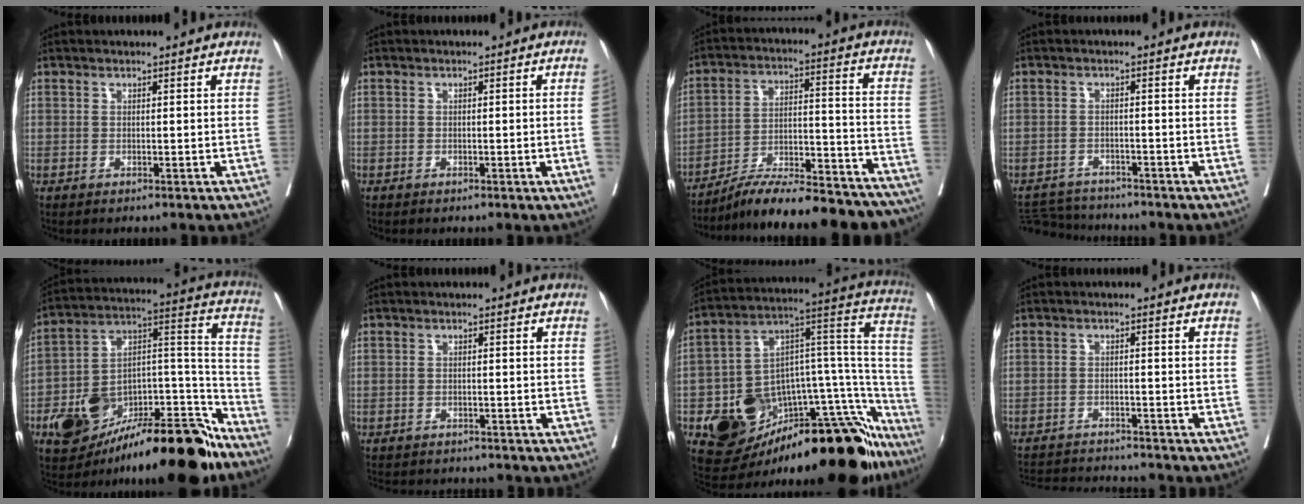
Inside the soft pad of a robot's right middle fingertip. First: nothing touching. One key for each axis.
{"total": 1.8, "fx": -0.4, "fy": -0.2, "fz": 1.8, "tx": -0.024, "ty": 0.007, "tz": -0.003}
{"total": 23.0, "fx": -20.8, "fy": 3.5, "fz": 9.2, "tx": -0.107, "ty": 0.016, "tz": -0.306}
{"total": 5.6, "fx": -5.6, "fy": 0.5, "fz": -0.1, "tx": 0.002, "ty": -0.003, "tz": -0.096}
{"total": 25.3, "fx": -17.5, "fy": 8.0, "fz": 16.4, "tx": -0.196, "ty": 0.038, "tz": -0.276}
{"total": 6.0, "fx": -5.6, "fy": 1.5, "fz": 1.5, "tx": -0.015, "ty": -0.003, "tz": -0.076}
{"total": 32.2, "fx": -20.8, "fy": 10.5, "fz": 22.2, "tx": -0.218, "ty": 0.027, "tz": -0.291}
{"total": 8.5, "fx": -8.4, "fy": 0.1, "fz": 1.6, "tx": -0.024, "ty": -0.001, "tz": -0.131}